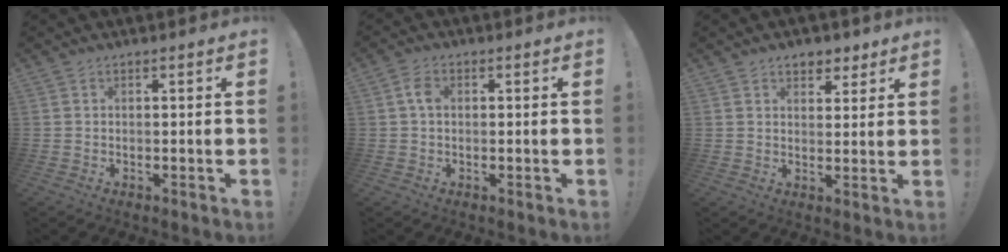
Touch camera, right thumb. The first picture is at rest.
{"total": 3.7, "force": [0.5, 2.4, 2.8], "torque": [-0.052, 0.010, 0.009]}
{"total": 5.2, "force": [3.4, 3.6, 1.6], "torque": [0.000, -0.021, 0.059]}